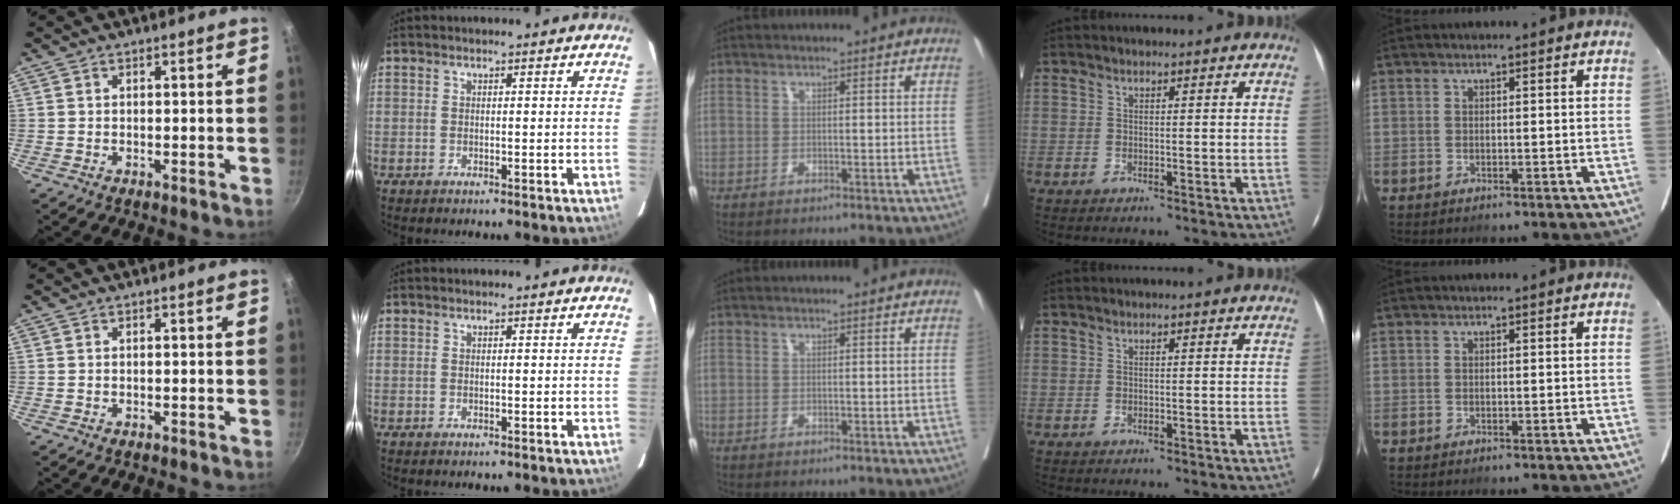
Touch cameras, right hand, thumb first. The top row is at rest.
{}